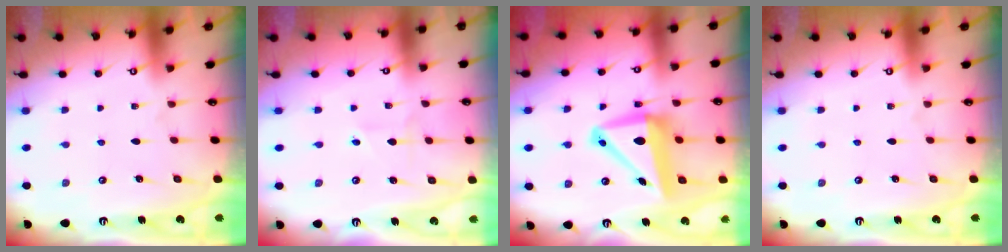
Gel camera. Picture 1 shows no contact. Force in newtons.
{"total": 1.6, "press": 1.3, "slide": 0.9}
{"total": 13.0, "press": 12.7, "slide": 3.0}
{"total": 0.0}